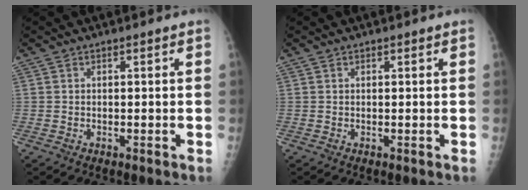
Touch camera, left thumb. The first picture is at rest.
{"total": 0.0}